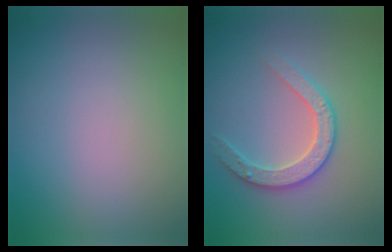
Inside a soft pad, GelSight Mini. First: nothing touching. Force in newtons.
{"total": 2.8, "press": 2.7, "slide": 0.6}